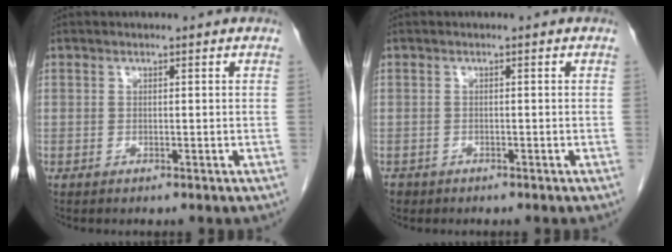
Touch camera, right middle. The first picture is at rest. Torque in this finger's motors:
{"motor_torque": [-0.29, -0.10, -0.03, -0.01]}